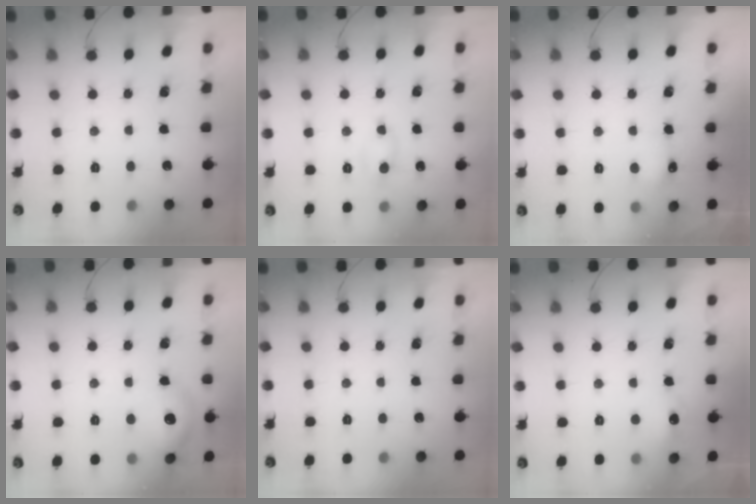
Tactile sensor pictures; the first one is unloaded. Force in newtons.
{"total": 2.5, "press": 2.4, "slide": 0.8}
{"total": 5.4, "press": 5.3, "slide": 1.2}
{"total": 10.8, "press": 10.0, "slide": 4.0}
{"total": 0.0}
{"total": 7.1, "press": 7.0, "slide": 1.4}